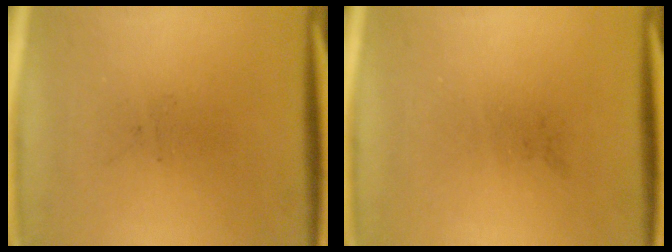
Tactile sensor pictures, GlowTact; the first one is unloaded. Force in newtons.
{"total": 0.0}